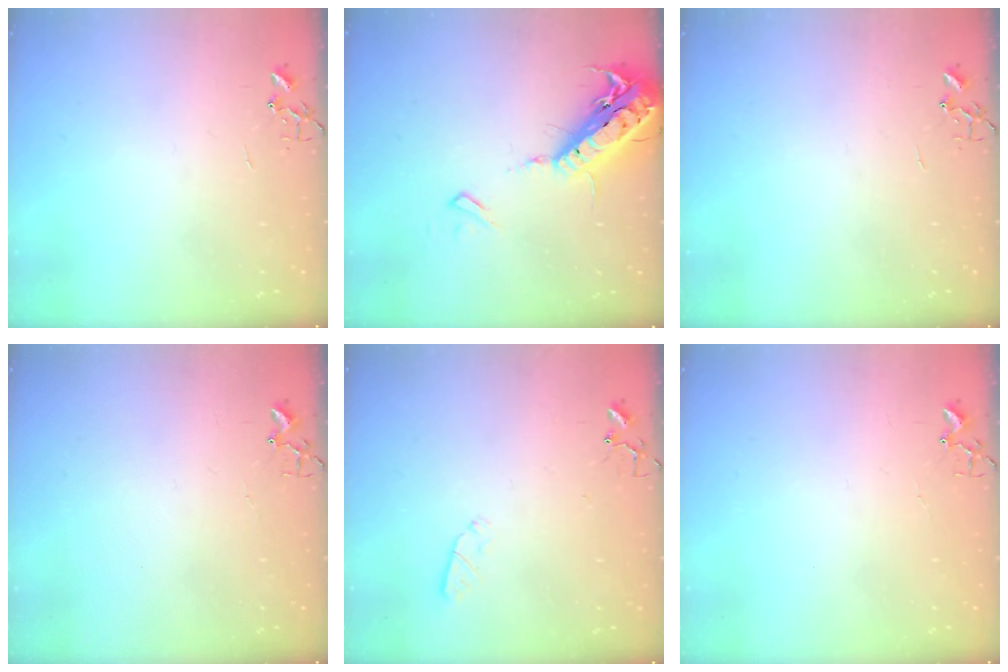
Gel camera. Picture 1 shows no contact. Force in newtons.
{"total": 19.4, "press": 19.0, "slide": 4.2}
{"total": 0.0}
{"total": 1.9, "press": 1.9, "slide": 0.2}
{"total": 2.9, "press": 2.8, "slide": 0.5}
{"total": 1.9, "press": 1.9, "slide": 0.2}